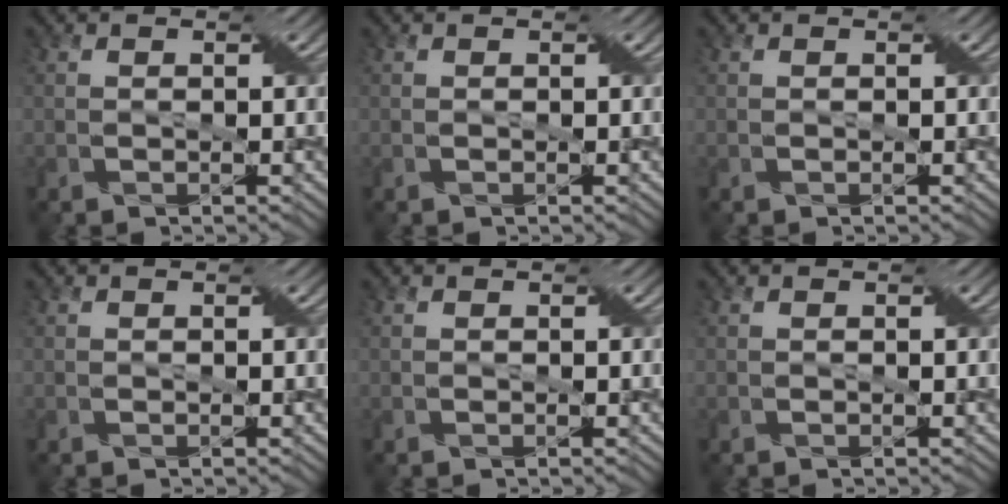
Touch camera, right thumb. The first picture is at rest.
{"total": 0.0}
{"total": 0.0}
{"total": 0.0}
{"total": 0.0}
{"total": 0.0}